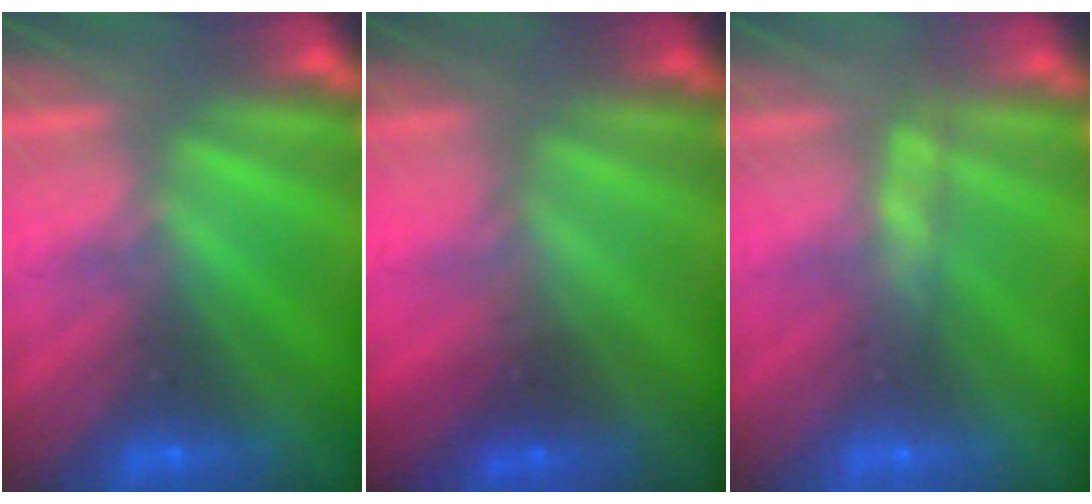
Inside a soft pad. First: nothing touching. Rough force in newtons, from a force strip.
{"total": 1.6}
{"total": 2.6}